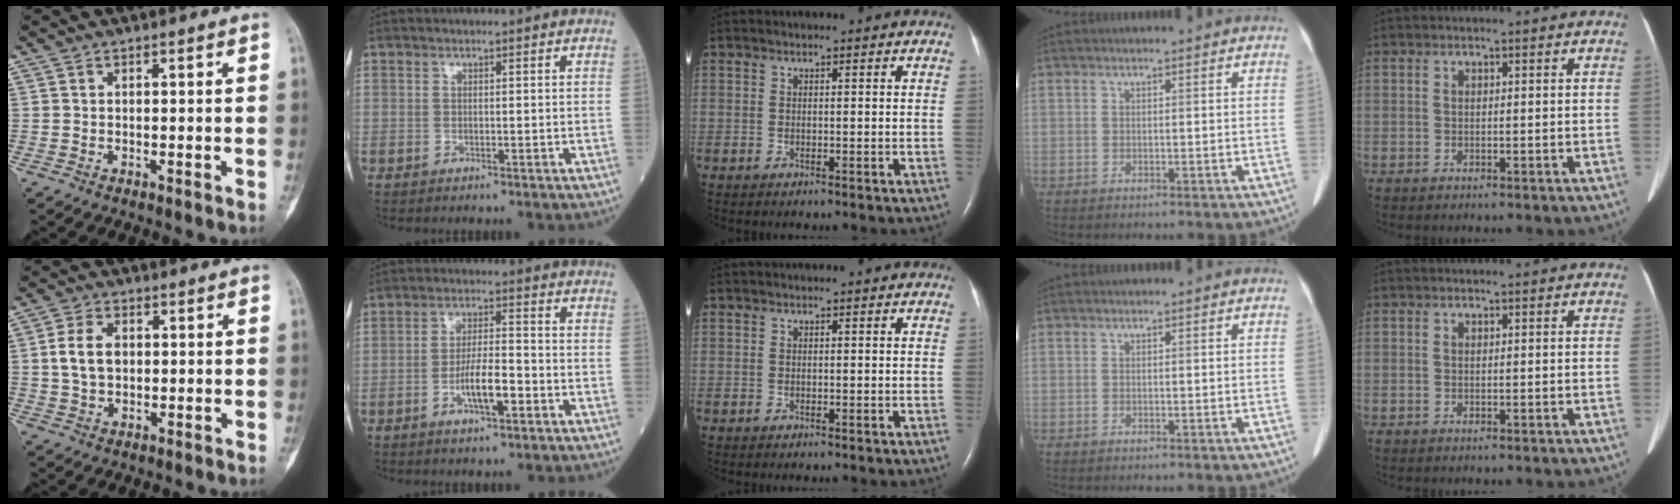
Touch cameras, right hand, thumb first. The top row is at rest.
{"thumb": {"total": 6.4, "force": [0.7, 4.4, 4.5], "torque": [-0.077, 0.004, 0.013]}, "index": {"total": 6.4, "force": [-2.5, 1.4, 5.8], "torque": [-0.107, 0.005, -0.044]}}